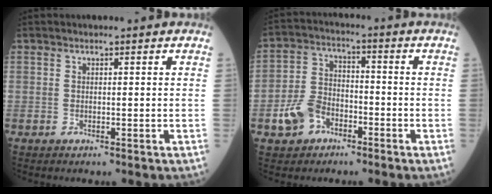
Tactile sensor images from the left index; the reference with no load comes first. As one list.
[{"total": 7.3, "force": [-3.6, 5.2, 3.6], "torque": [-0.091, 0.012, -0.063]}]